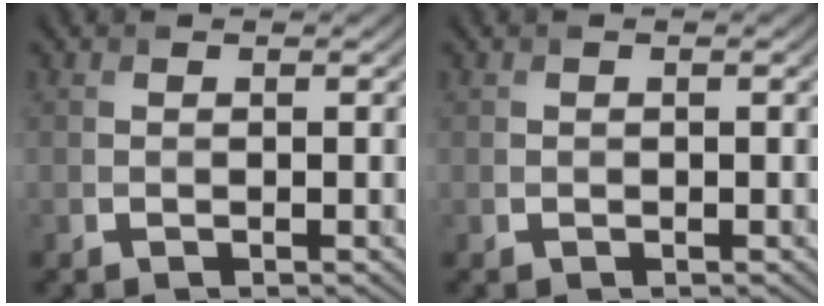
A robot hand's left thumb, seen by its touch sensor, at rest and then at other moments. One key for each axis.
{"total": 0.0}